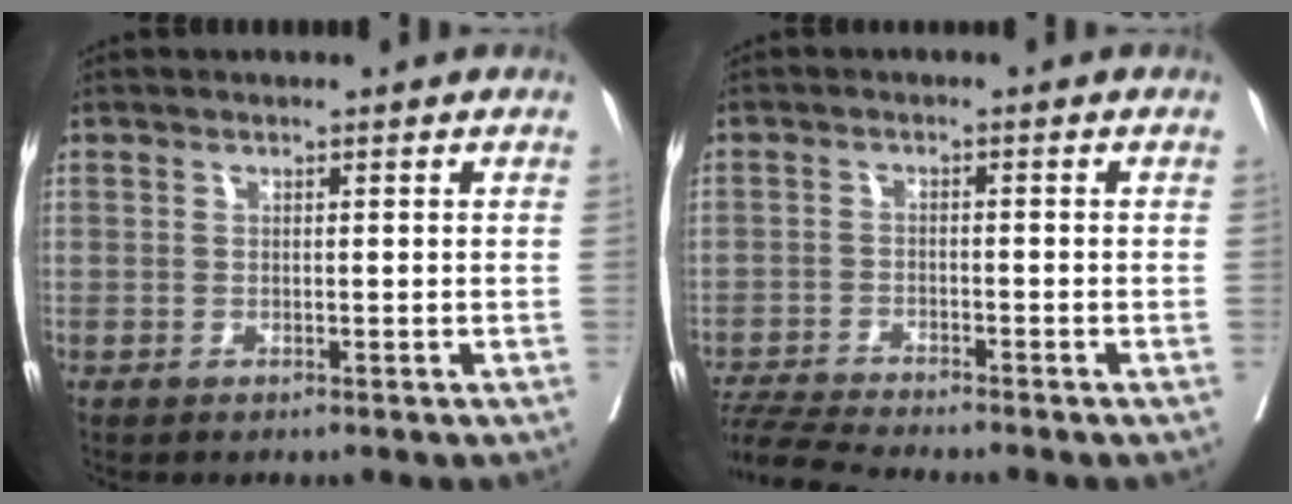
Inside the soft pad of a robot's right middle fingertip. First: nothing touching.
{"total": 6.2, "force": [-5.9, -1.0, 1.4], "torque": [-0.023, -0.016, -0.108]}